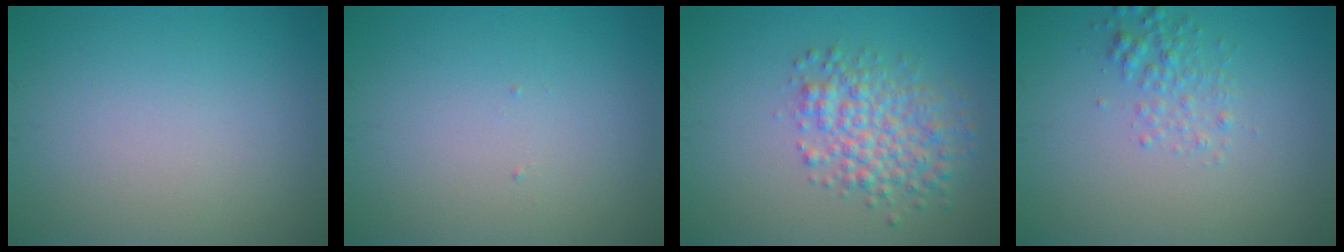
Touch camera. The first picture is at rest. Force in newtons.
{"total": 0.0}
{"total": 4.6, "press": 4.6, "slide": 0.1}
{"total": 2.0, "press": 2.0, "slide": 0.1}